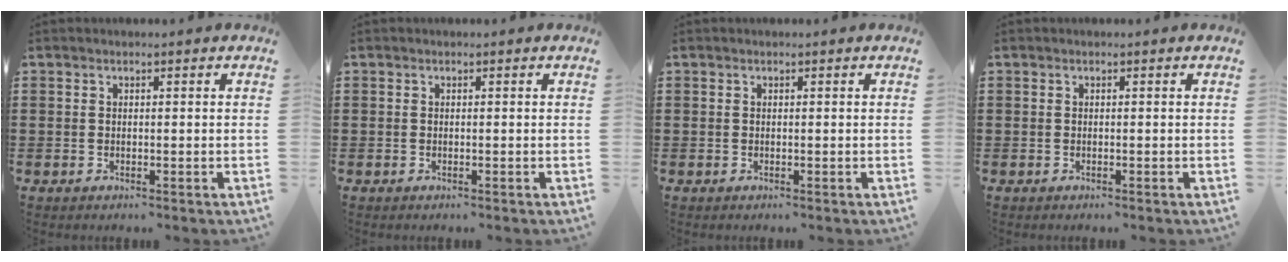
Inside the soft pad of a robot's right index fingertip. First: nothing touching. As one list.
[{"total": 0.0}, {"total": 0.0}, {"total": 0.0}]